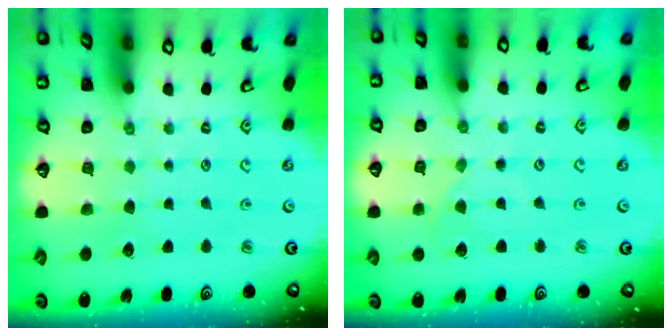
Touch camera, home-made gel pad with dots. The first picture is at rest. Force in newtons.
{"total": 0.6, "press": 0.5, "slide": 0.2}